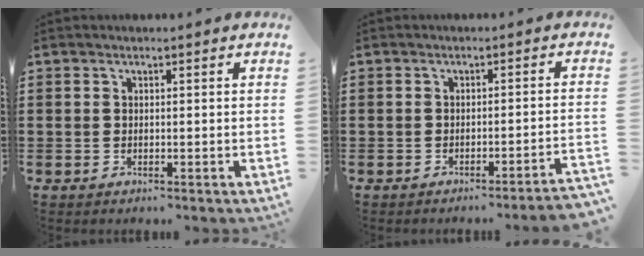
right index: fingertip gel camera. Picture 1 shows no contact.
{"total": 2.0, "force": [-1.7, -0.4, 0.9], "torque": [-0.016, -0.004, -0.036]}